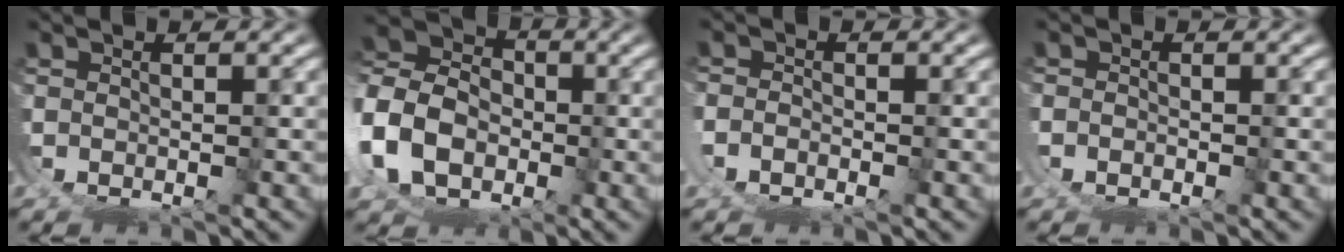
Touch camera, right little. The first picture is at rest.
{"total": 8.1, "force": [1.8, 7.0, 3.6], "torque": [-0.099, -0.009, 0.025]}
{"total": 2.5, "force": [-1.6, 1.9, 0.0], "torque": [-0.009, -0.015, -0.025]}
{"total": 1.1, "force": [-0.6, 0.8, -0.3], "torque": [0.003, -0.008, -0.010]}